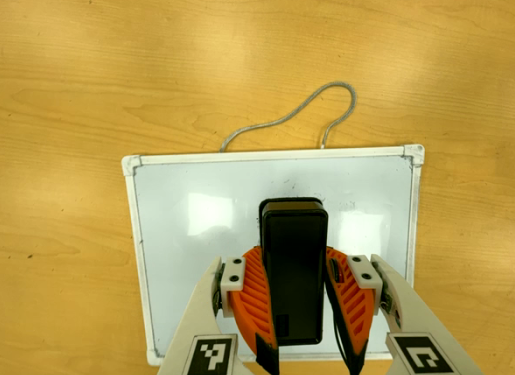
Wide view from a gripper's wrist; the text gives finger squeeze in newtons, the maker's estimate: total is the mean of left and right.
{"total": 8.3, "left": 7.2, "right": 9.3}